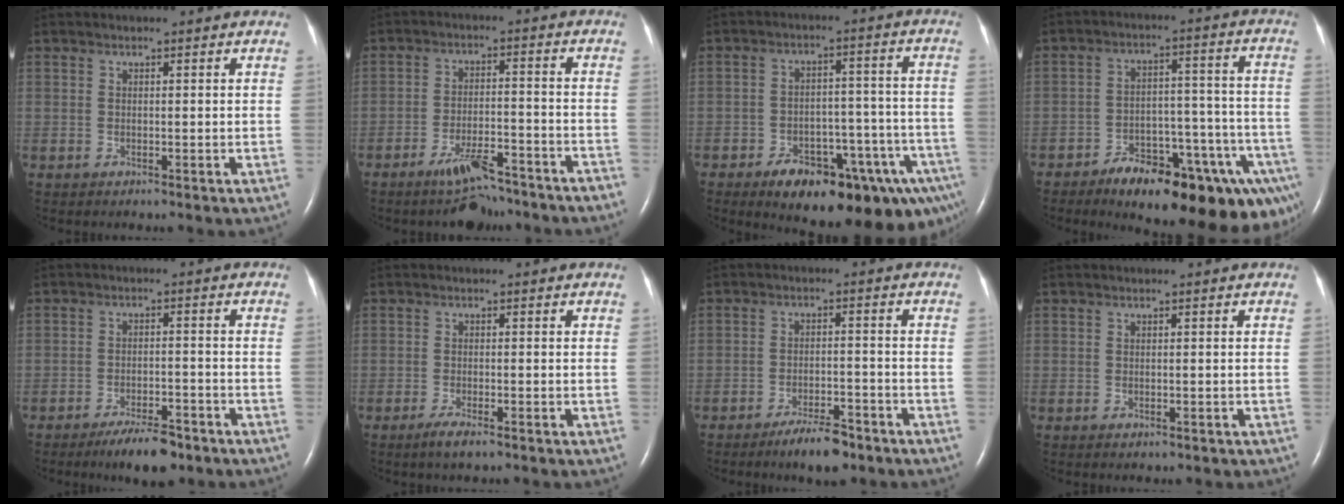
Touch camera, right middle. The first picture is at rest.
{"total": 8.6, "force": [-7.1, 1.9, 4.6], "torque": [-0.072, -0.006, -0.110]}
{"total": 18.7, "force": [-11.7, 6.2, 13.2], "torque": [-0.102, 0.036, -0.158]}
{"total": 20.8, "force": [-14.8, 6.0, 13.3], "torque": [-0.091, 0.033, -0.199]}
{"total": 6.3, "force": [-4.7, 1.7, 3.8], "torque": [-0.068, -0.004, -0.073]}
{"total": 2.5, "force": [-1.7, 0.3, 1.8], "torque": [-0.043, -0.006, -0.033]}
{"total": 5.9, "force": [-4.5, 1.5, 3.5], "torque": [-0.064, -0.002, -0.071]}
{"total": 0.8, "force": [-0.4, 0.4, 0.5], "torque": [-0.010, -0.001, -0.001]}